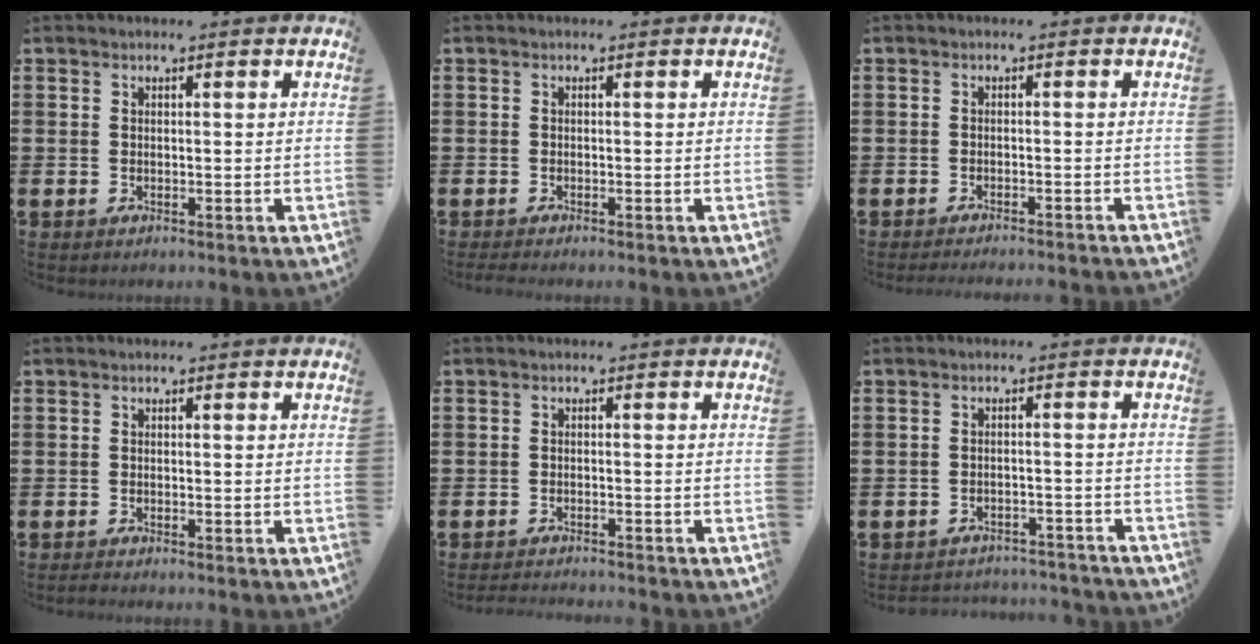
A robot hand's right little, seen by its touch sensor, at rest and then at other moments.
{"total": 0.5, "force": [-0.4, 0.0, 0.3], "torque": [-0.004, -0.002, -0.009]}
{"total": 1.2, "force": [-1.1, -0.3, 0.1], "torque": [0.000, 0.001, -0.023]}
{"total": 0.5, "force": [-0.4, 0.0, 0.2], "torque": [-0.004, -0.002, -0.009]}
{"total": 1.4, "force": [-1.4, -0.1, 0.0], "torque": [-0.002, 0.001, -0.027]}
{"total": 1.9, "force": [-1.9, 0.1, -0.1], "torque": [-0.006, 0.003, -0.043]}